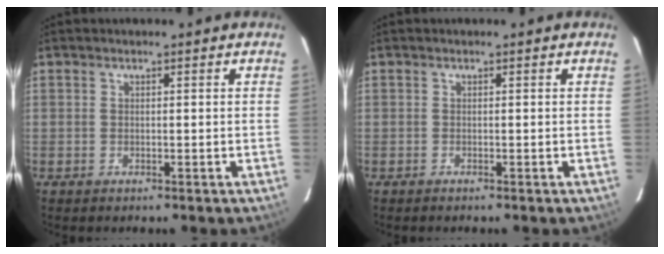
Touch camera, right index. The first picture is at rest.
{"total": 0.0}